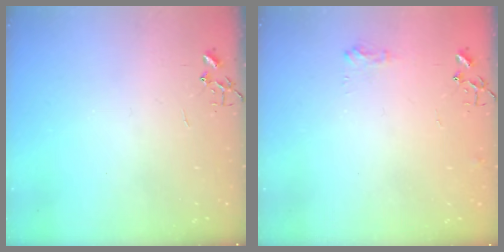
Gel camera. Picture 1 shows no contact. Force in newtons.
{"total": 6.9, "press": 6.9, "slide": 0.9}